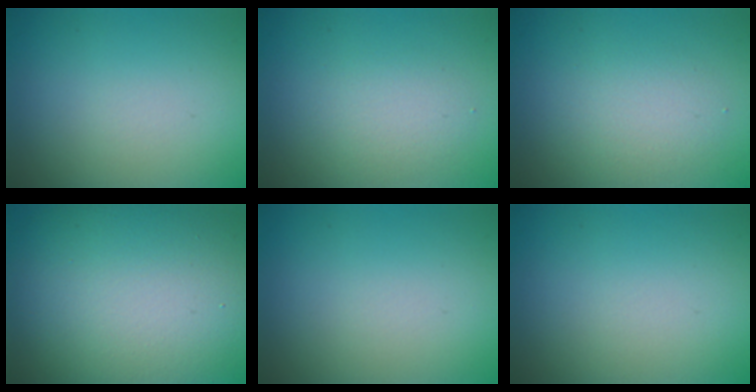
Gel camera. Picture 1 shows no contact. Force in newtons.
{"total": 2.1, "press": 2.1, "slide": 0.0}
{"total": 2.4, "press": 2.4, "slide": 0.1}
{"total": 18.3, "press": 18.3, "slide": 0.7}
{"total": 0.0}
{"total": 0.0}